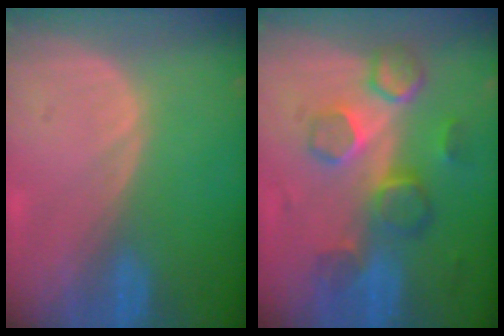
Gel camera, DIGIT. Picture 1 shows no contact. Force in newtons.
{"total": 8.8, "press": 7.9, "slide": 3.7}